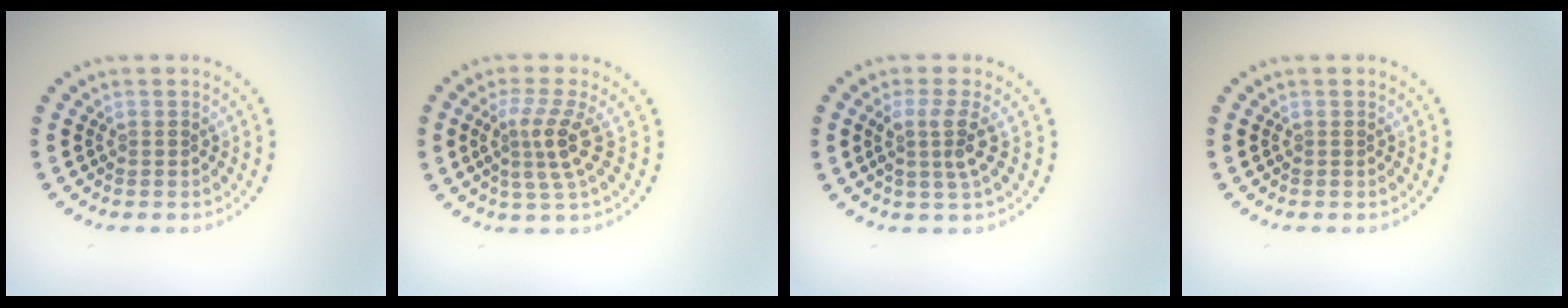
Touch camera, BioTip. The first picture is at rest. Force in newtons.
{"total": 3.1, "press": 2.3, "slide": 2.2}
{"total": 2.6, "press": 2.0, "slide": 1.7}
{"total": 0.0}